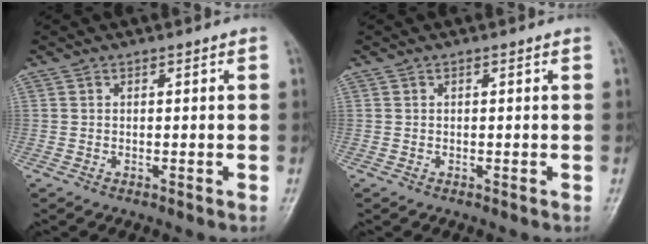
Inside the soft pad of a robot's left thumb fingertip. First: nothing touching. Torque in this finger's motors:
{"motor_torque": [0.00, 0.00, -0.02, -0.02, 0.00]}